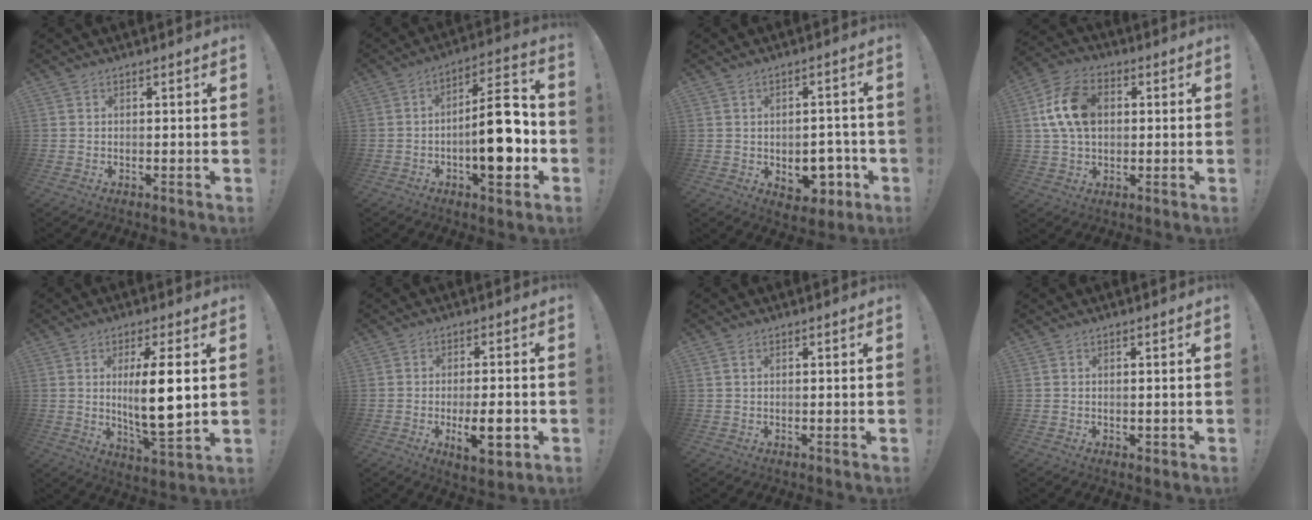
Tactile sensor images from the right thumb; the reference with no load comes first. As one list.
[{"total": 16.5, "force": [-3.8, 5.7, 15.0], "torque": [-0.226, 0.022, -0.061]}, {"total": 9.4, "force": [-3.3, 6.5, 5.9], "torque": [-0.060, 0.027, -0.045]}, {"total": 14.4, "force": [2.6, 9.9, 10.1], "torque": [-0.180, 0.010, 0.053]}, {"total": 12.9, "force": [1.7, 2.7, 12.5], "torque": [-0.219, -0.022, 0.014]}, {"total": 10.3, "force": [-2.6, 3.0, 9.5], "torque": [-0.150, 0.001, -0.041]}, {"total": 1.0, "force": [0.5, 0.5, 0.7], "torque": [-0.007, -0.003, 0.007]}, {"total": 0.7, "force": [0.1, 0.5, 0.5], "torque": [-0.008, 0.002, 0.002]}]